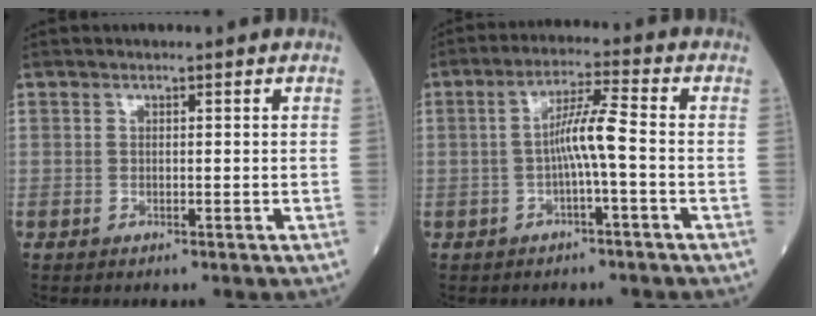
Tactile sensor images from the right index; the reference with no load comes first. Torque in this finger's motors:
{"motor_torque": [1.13, -0.03, 0.61, 0.19]}